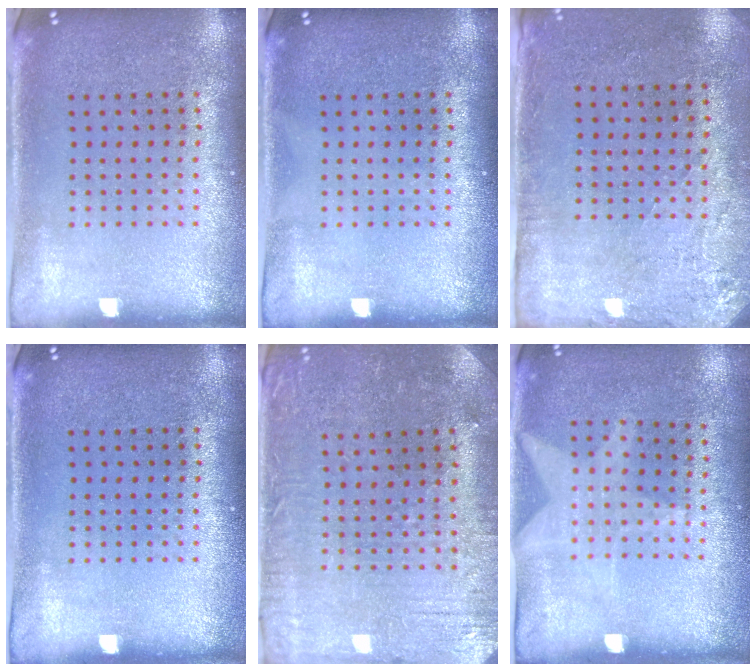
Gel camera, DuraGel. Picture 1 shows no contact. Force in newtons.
{"total": 0.0}
{"total": 2.8, "press": 2.2, "slide": 1.6}
{"total": 0.0}
{"total": 0.9, "press": 0.7, "slide": 0.5}
{"total": 1.1, "press": 0.9, "slide": 0.7}